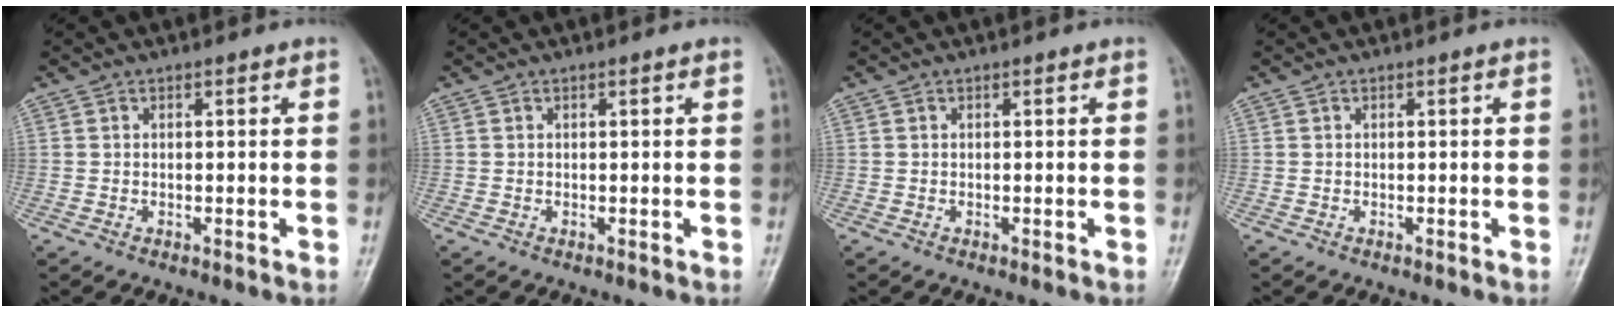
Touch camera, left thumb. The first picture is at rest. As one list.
[{"total": 0.0}, {"total": 0.0}, {"total": 0.0}]